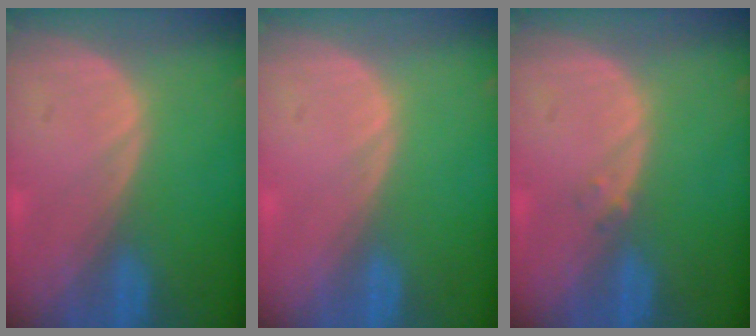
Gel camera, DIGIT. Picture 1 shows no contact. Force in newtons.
{"total": 0.0}
{"total": 0.9, "press": 0.9, "slide": 0.2}